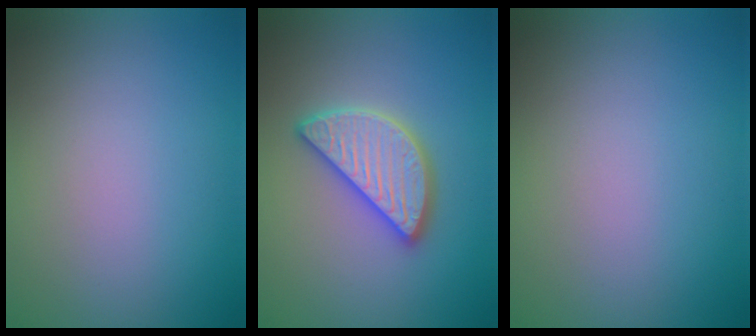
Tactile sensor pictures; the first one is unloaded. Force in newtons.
{"total": 4.1, "press": 4.1, "slide": 0.3}
{"total": 0.0}